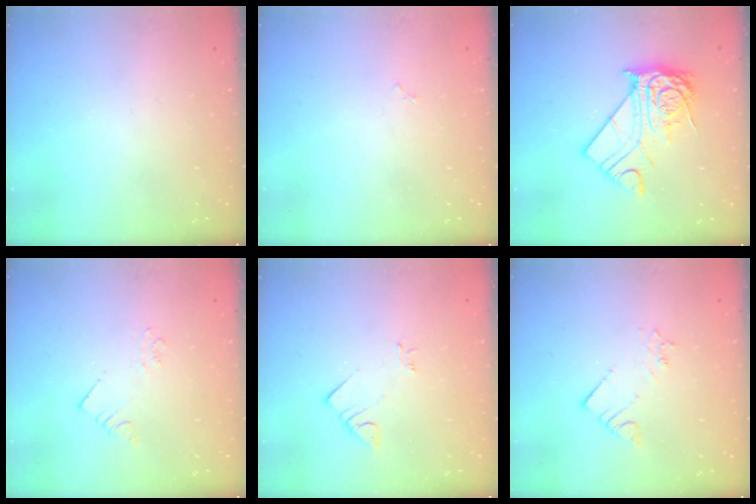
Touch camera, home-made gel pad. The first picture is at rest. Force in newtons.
{"total": 2.9, "press": 2.9, "slide": 0.4}
{"total": 13.8, "press": 13.7, "slide": 1.1}
{"total": 2.3, "press": 2.3, "slide": 0.1}
{"total": 2.8, "press": 2.8, "slide": 0.3}
{"total": 2.6, "press": 2.6, "slide": 0.2}